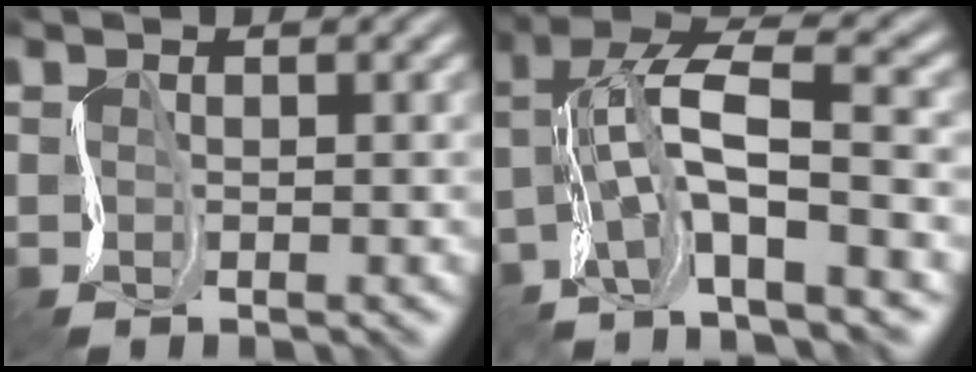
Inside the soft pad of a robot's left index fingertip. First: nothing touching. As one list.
[{"total": 7.8, "force": [-2.6, 1.0, 7.3], "torque": [-0.117, -0.001, -0.055]}]